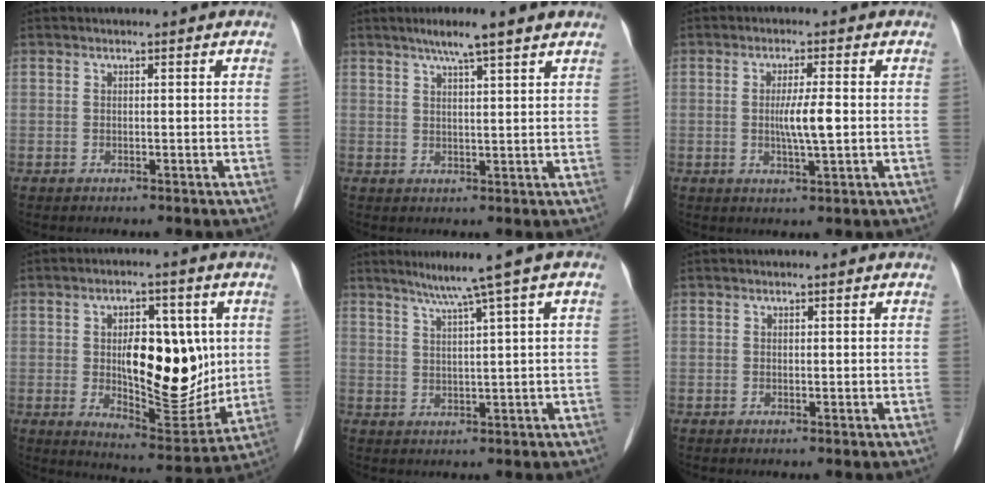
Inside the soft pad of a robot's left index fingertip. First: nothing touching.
{"total": 6.1, "force": [4.6, -0.2, 4.0], "torque": [-0.074, 0.014, 0.080]}
{"total": 4.4, "force": [-0.2, 0.3, 4.3], "torque": [-0.086, -0.006, -0.001]}
{"total": 14.4, "force": [1.3, 6.1, 13.0], "torque": [-0.196, -0.001, 0.033]}
{"total": 6.7, "force": [3.9, -1.3, 5.4], "torque": [-0.088, 0.017, 0.066]}
{"total": 0.0}